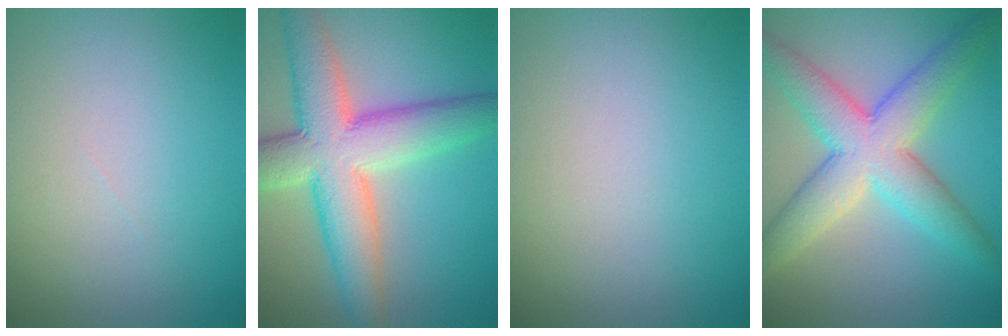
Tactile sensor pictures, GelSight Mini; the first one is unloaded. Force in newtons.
{"total": 9.6, "press": 9.6, "slide": 0.4}
{"total": 0.0}
{"total": 7.7, "press": 7.7, "slide": 0.1}